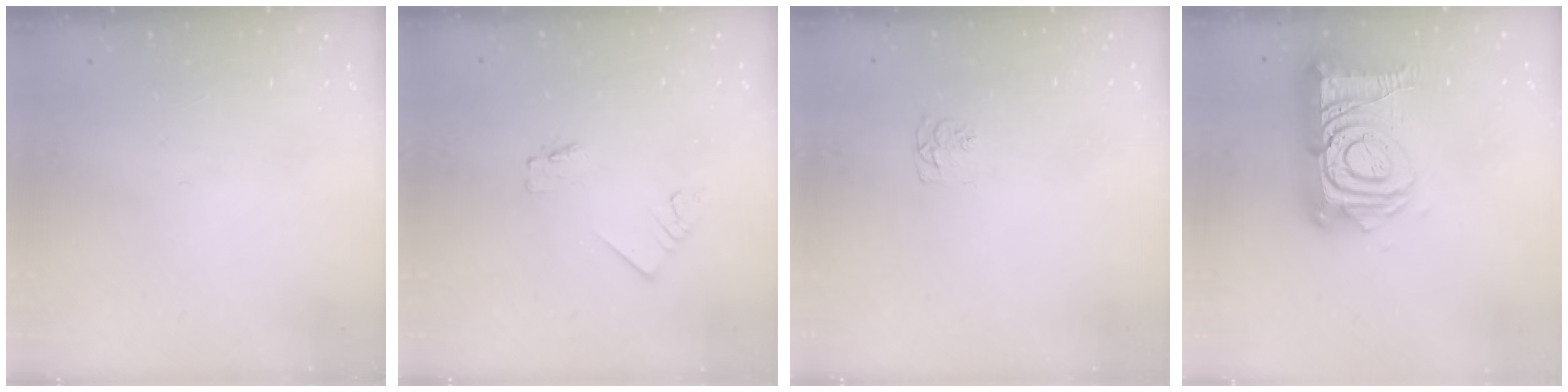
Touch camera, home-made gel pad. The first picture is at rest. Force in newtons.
{"total": 1.8, "press": 1.7, "slide": 0.2}
{"total": 4.9, "press": 4.9, "slide": 0.6}
{"total": 18.4, "press": 18.2, "slide": 2.0}